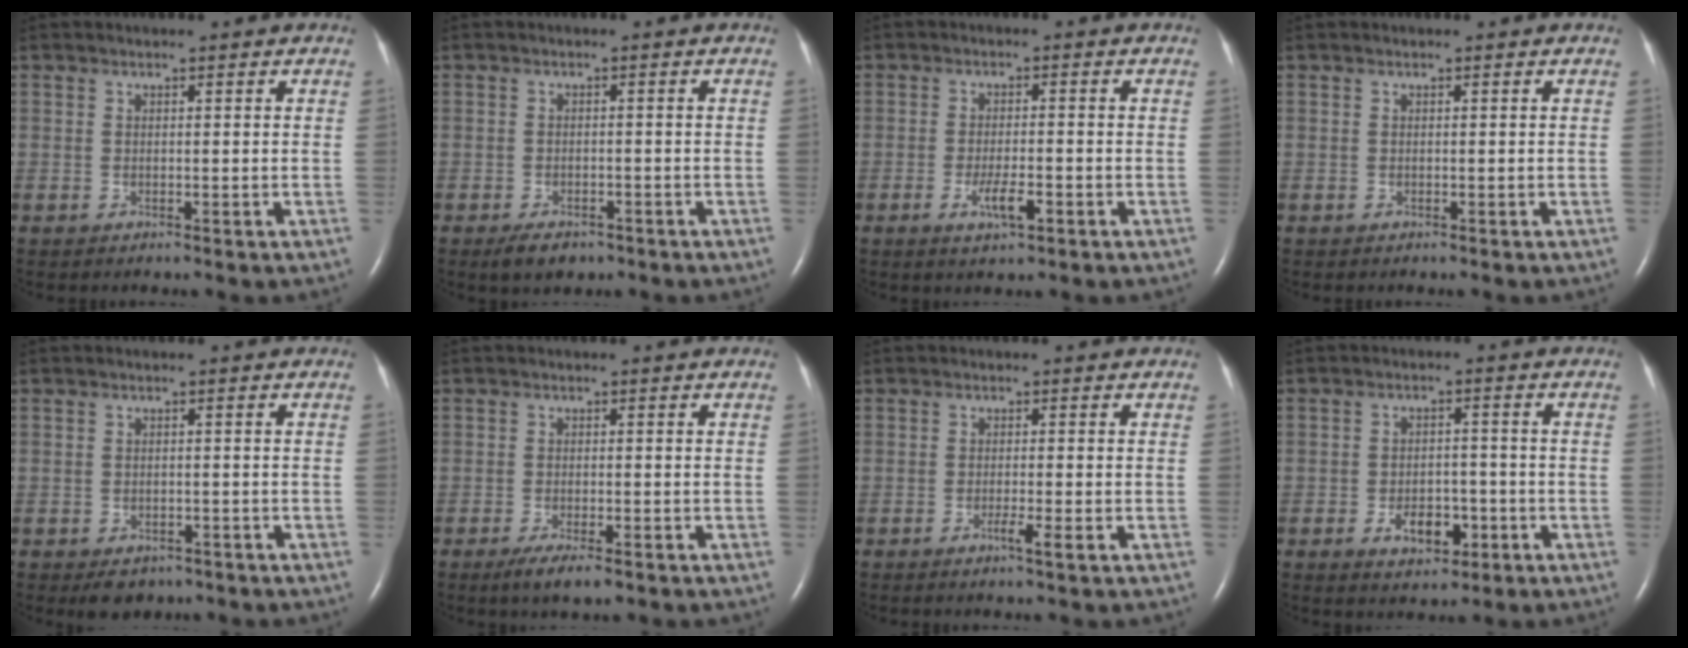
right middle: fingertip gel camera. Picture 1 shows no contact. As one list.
[{"total": 3.5, "force": [-2.4, 1.8, 1.8], "torque": [-0.034, -0.003, -0.030]}, {"total": 3.9, "force": [-1.7, 0.8, 3.4], "torque": [-0.066, -0.003, -0.029]}, {"total": 0.0}, {"total": 3.2, "force": [-2.2, 2.0, 1.1], "torque": [-0.013, 0.001, -0.022]}, {"total": 4.2, "force": [-2.7, 0.9, 3.1], "torque": [-0.056, -0.009, -0.041]}, {"total": 2.0, "force": [-1.0, -0.2, 1.8], "torque": [-0.031, -0.004, -0.017]}, {"total": 5.3, "force": [-2.2, 3.0, 3.7], "torque": [-0.058, 0.003, -0.029]}]